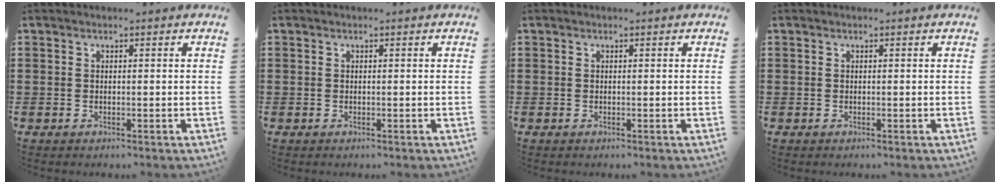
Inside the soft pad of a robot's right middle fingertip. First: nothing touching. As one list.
[{"total": 0.0}, {"total": 0.0}, {"total": 0.0}]